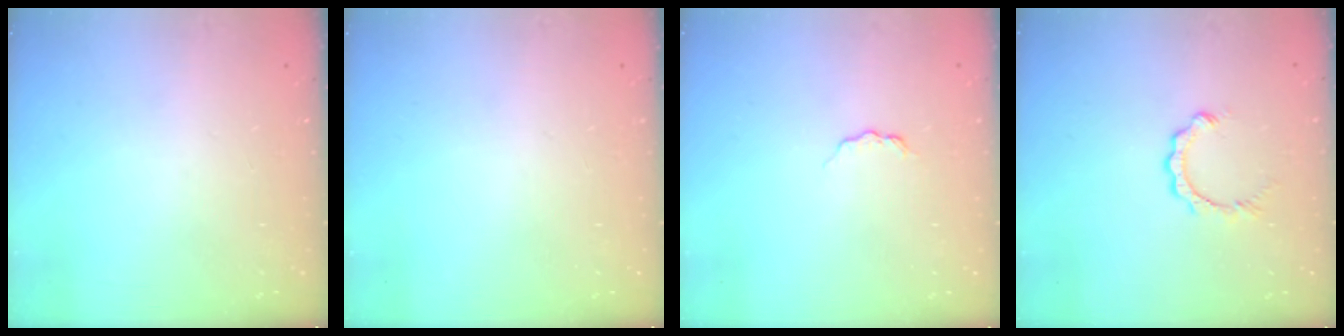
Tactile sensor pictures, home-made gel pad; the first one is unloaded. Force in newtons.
{"total": 0.0}
{"total": 3.7, "press": 3.6, "slide": 0.4}
{"total": 2.6, "press": 2.6, "slide": 0.3}